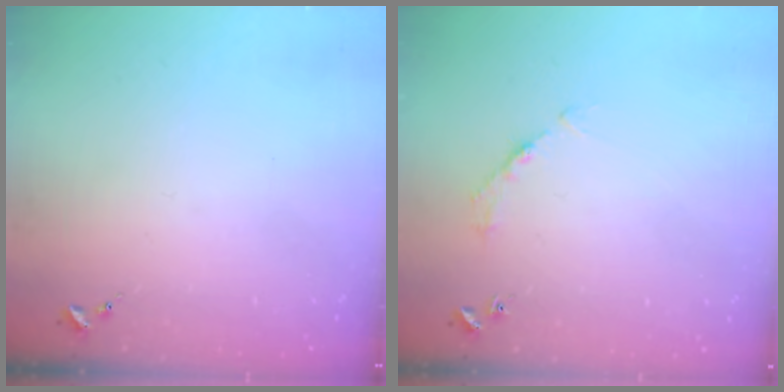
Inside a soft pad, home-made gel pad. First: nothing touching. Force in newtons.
{"total": 2.7, "press": 2.7, "slide": 0.4}